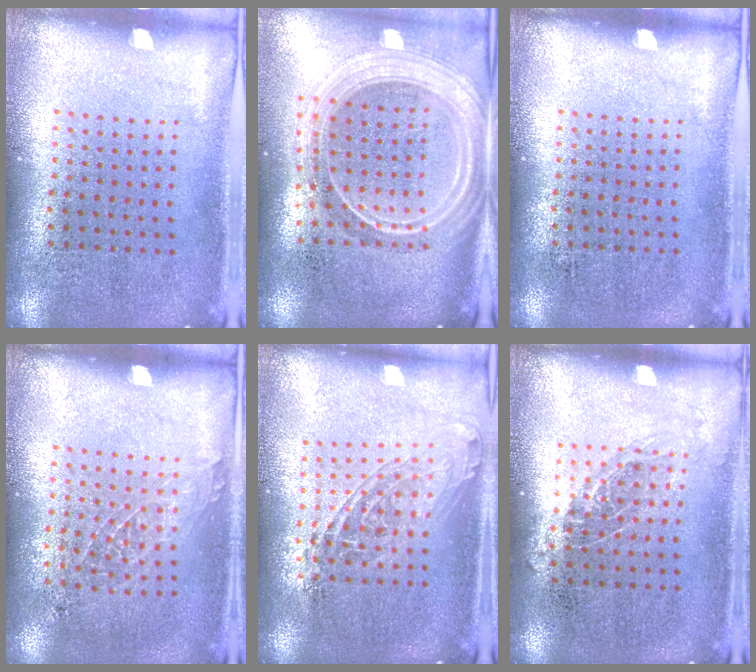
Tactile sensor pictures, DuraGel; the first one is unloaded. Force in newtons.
{"total": 2.6, "press": 2.2, "slide": 1.4}
{"total": 0.0}
{"total": 0.8, "press": 0.8, "slide": 0.0}
{"total": 1.6, "press": 1.3, "slide": 0.9}
{"total": 1.0, "press": 0.9, "slide": 0.5}